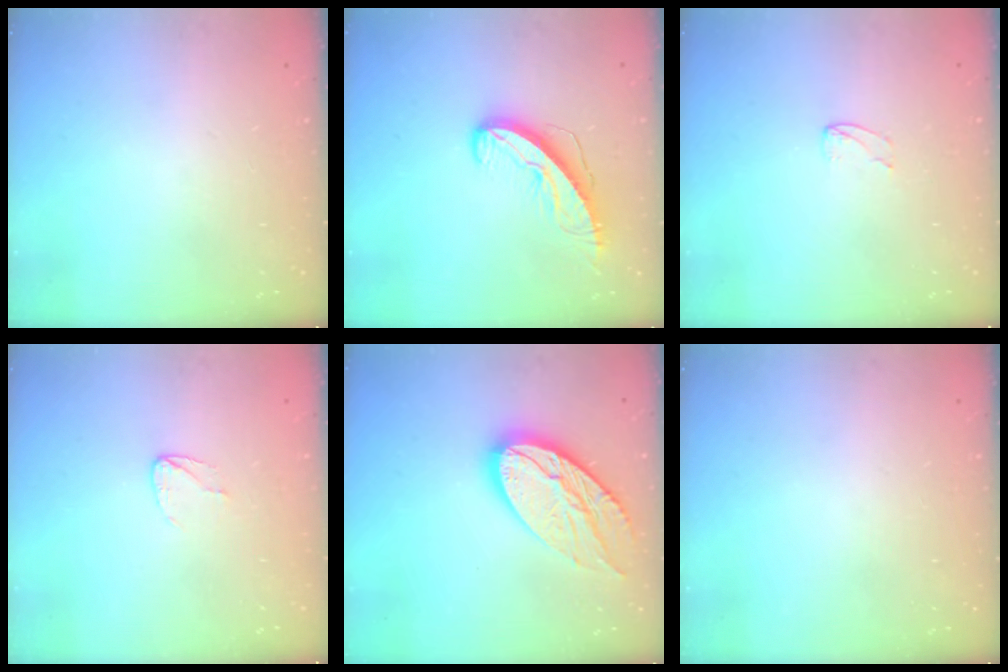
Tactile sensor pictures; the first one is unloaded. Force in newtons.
{"total": 8.7, "press": 8.7, "slide": 0.5}
{"total": 2.4, "press": 2.4, "slide": 0.2}
{"total": 3.8, "press": 3.7, "slide": 0.3}
{"total": 17.2, "press": 17.2, "slide": 1.5}
{"total": 0.0}